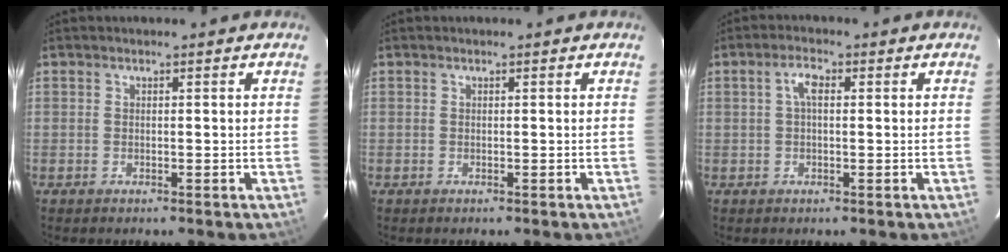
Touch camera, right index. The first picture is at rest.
{"total": 0.0}
{"total": 2.9, "force": [0.5, 1.2, 2.6], "torque": [-0.052, 0.011, 0.009]}